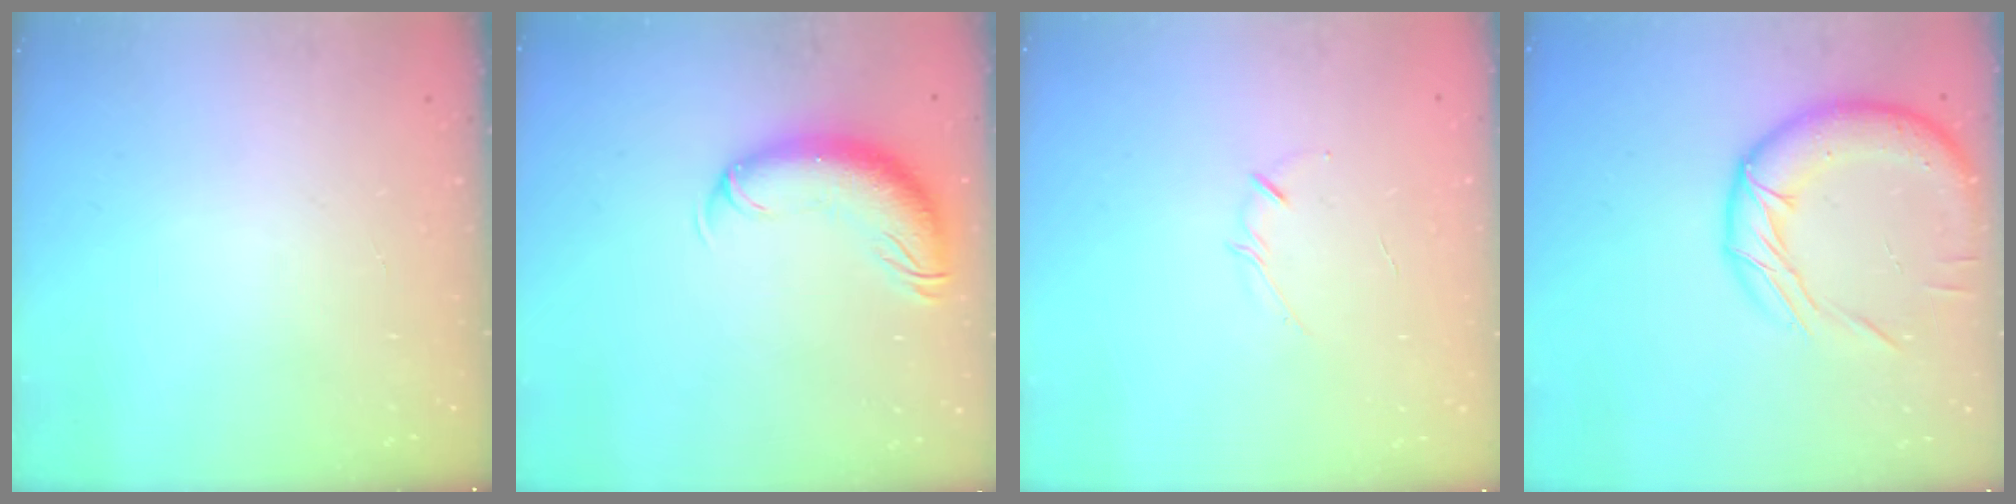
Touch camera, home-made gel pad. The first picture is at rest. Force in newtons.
{"total": 11.8, "press": 11.5, "slide": 2.9}
{"total": 2.9, "press": 2.8, "slide": 0.6}
{"total": 16.9, "press": 16.8, "slide": 2.3}